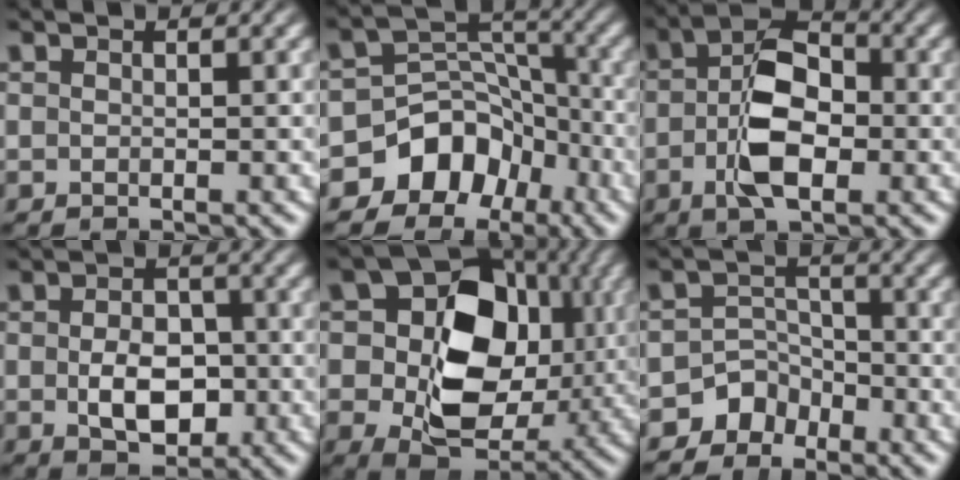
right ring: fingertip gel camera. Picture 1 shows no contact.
{"total": 11.5, "force": [-4.5, 9.7, 4.4], "torque": [-0.081, -0.030, -0.076]}
{"total": 6.2, "force": [-0.5, 3.1, 5.4], "torque": [-0.075, 0.003, -0.016]}
{"total": 5.4, "force": [-1.0, 3.4, 4.0], "torque": [-0.050, -0.017, -0.009]}
{"total": 17.2, "force": [0.7, 12.5, 11.8], "torque": [-0.194, -0.037, 0.020]}
{"total": 5.2, "force": [-3.1, 4.1, 1.0], "torque": [-0.016, -0.010, -0.058]}